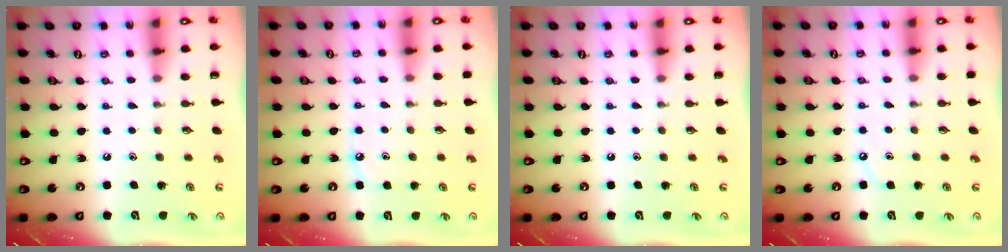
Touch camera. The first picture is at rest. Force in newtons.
{"total": 4.3, "press": 4.3, "slide": 0.7}
{"total": 0.0}
{"total": 4.1, "press": 4.1, "slide": 0.6}